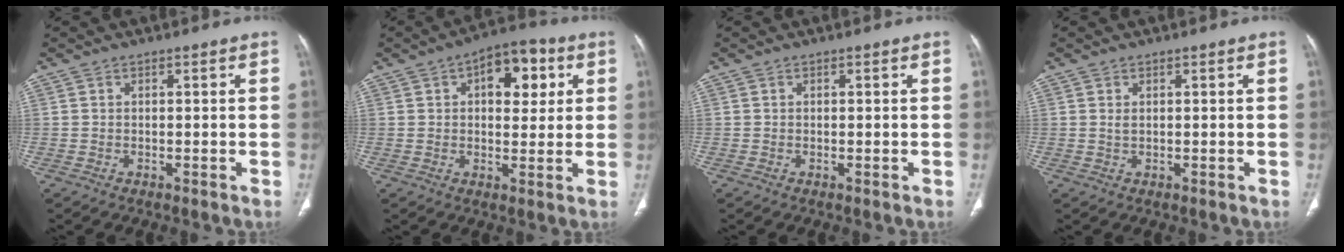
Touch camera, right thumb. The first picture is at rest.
{"total": 10.7, "force": [3.4, 6.1, 8.1], "torque": [-0.074, 0.008, 0.043]}
{"total": 0.0}
{"total": 0.9, "force": [0.3, 0.5, 0.7], "torque": [-0.017, 0.001, 0.010]}